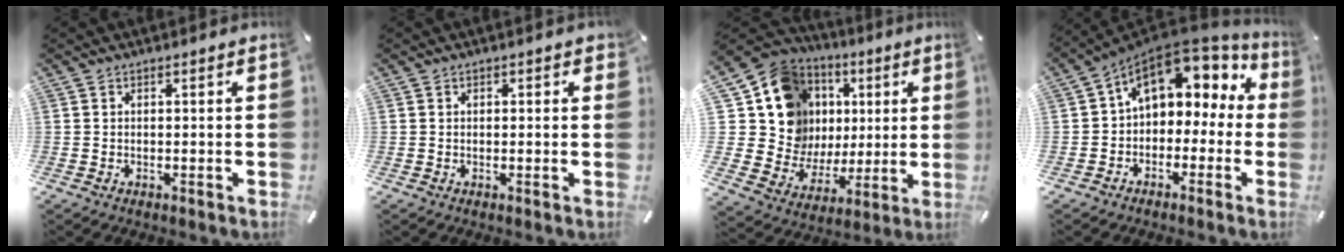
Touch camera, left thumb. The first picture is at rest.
{"total": 0.6, "force": [0.2, 0.6, 0.2], "torque": [0.004, 0.002, 0.000]}
{"total": 17.4, "force": [5.5, 15.4, 6.0], "torque": [-0.108, -0.045, 0.128]}
{"total": 10.3, "force": [4.5, 7.3, 5.8], "torque": [-0.098, -0.026, 0.082]}